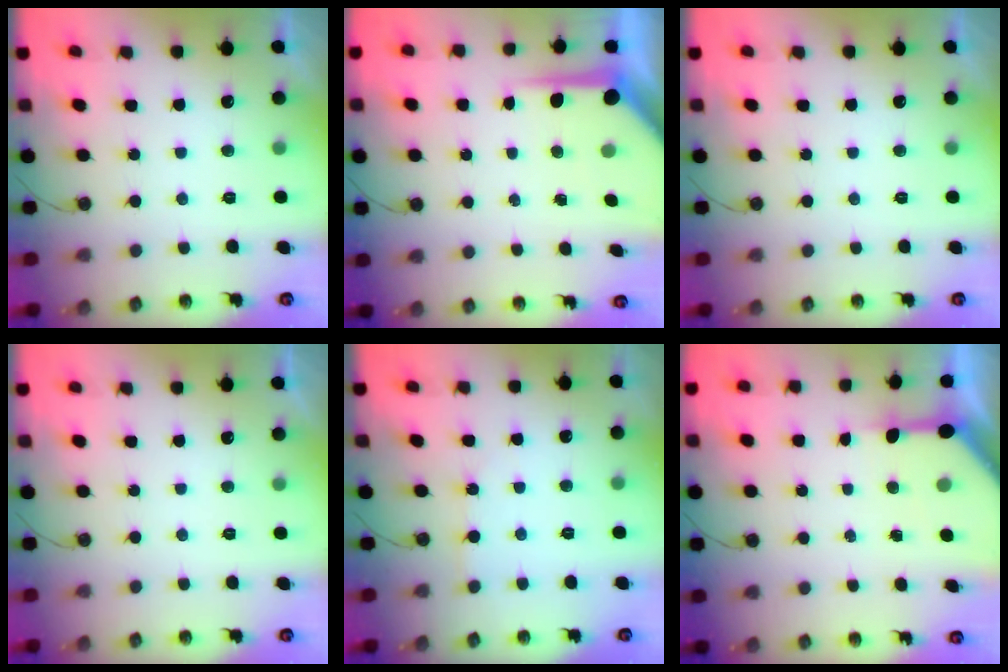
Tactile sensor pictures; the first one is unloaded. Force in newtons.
{"total": 7.1, "press": 7.0, "slide": 0.8}
{"total": 0.0}
{"total": 0.0}
{"total": 2.9, "press": 2.9, "slide": 0.4}
{"total": 6.7, "press": 6.7, "slide": 0.7}